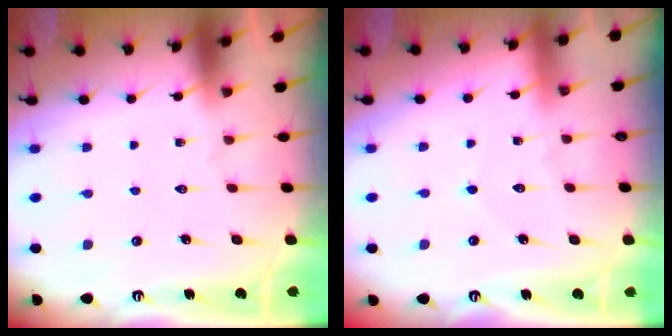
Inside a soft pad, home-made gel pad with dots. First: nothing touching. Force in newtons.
{"total": 3.6, "press": 3.6, "slide": 0.4}